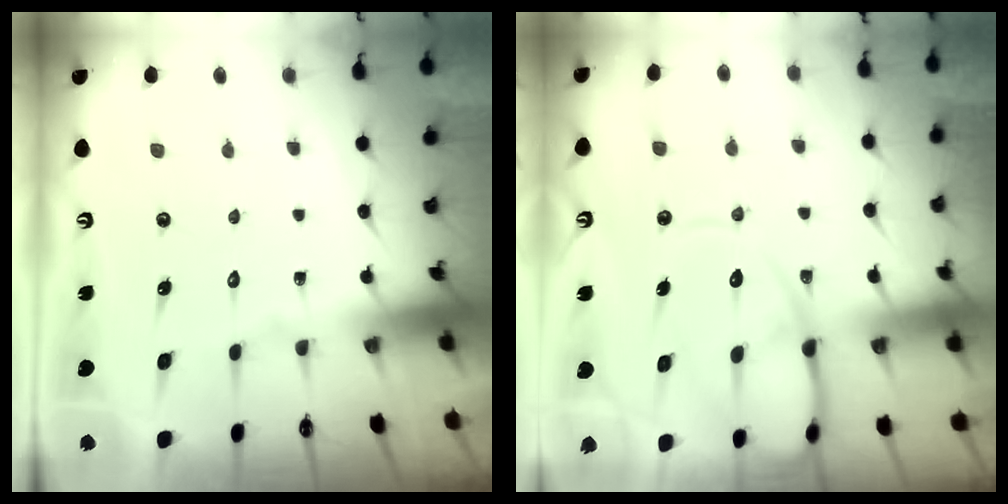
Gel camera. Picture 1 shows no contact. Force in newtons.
{"total": 13.5, "press": 13.5, "slide": 1.5}